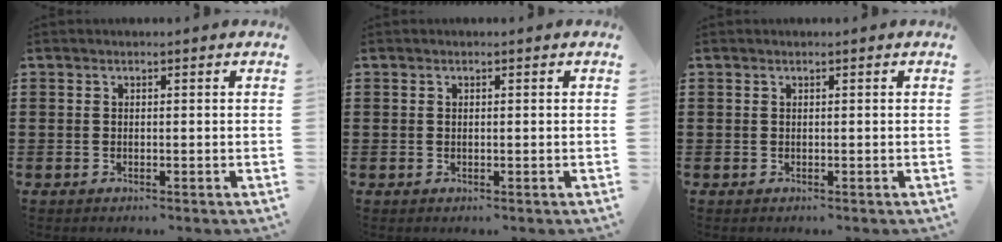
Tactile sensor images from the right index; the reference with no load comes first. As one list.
[{"total": 0.0}, {"total": 0.0}]